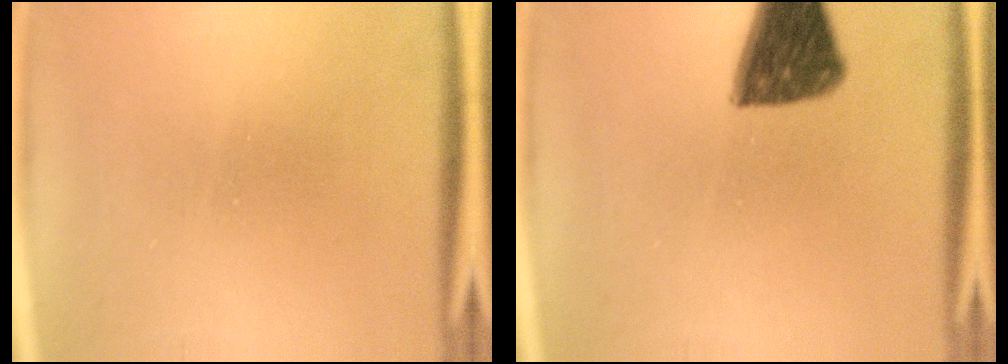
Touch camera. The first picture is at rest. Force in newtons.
{"total": 12.2}